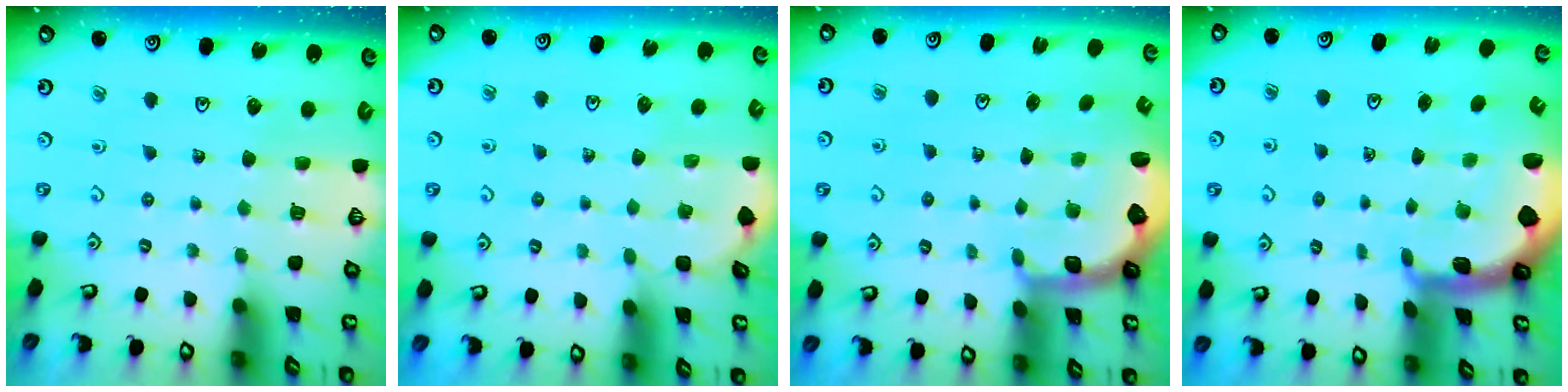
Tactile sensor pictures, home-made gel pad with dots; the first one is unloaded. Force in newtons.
{"total": 0.9, "press": 0.9, "slide": 0.1}
{"total": 2.6, "press": 2.0, "slide": 1.7}
{"total": 1.7, "press": 1.7, "slide": 0.4}